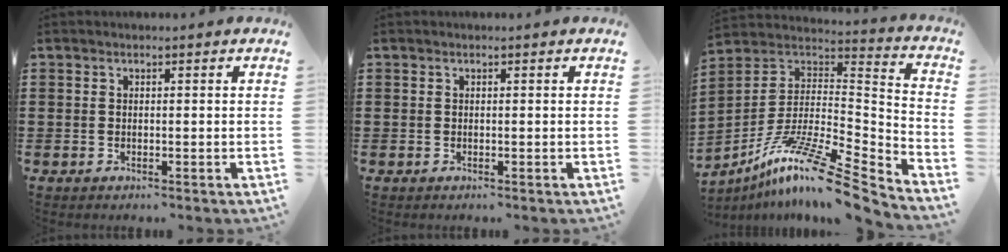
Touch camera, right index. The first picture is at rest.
{"total": 0.0}
{"total": 12.8, "force": [-8.9, 1.2, 9.2], "torque": [-0.169, 0.002, -0.168]}